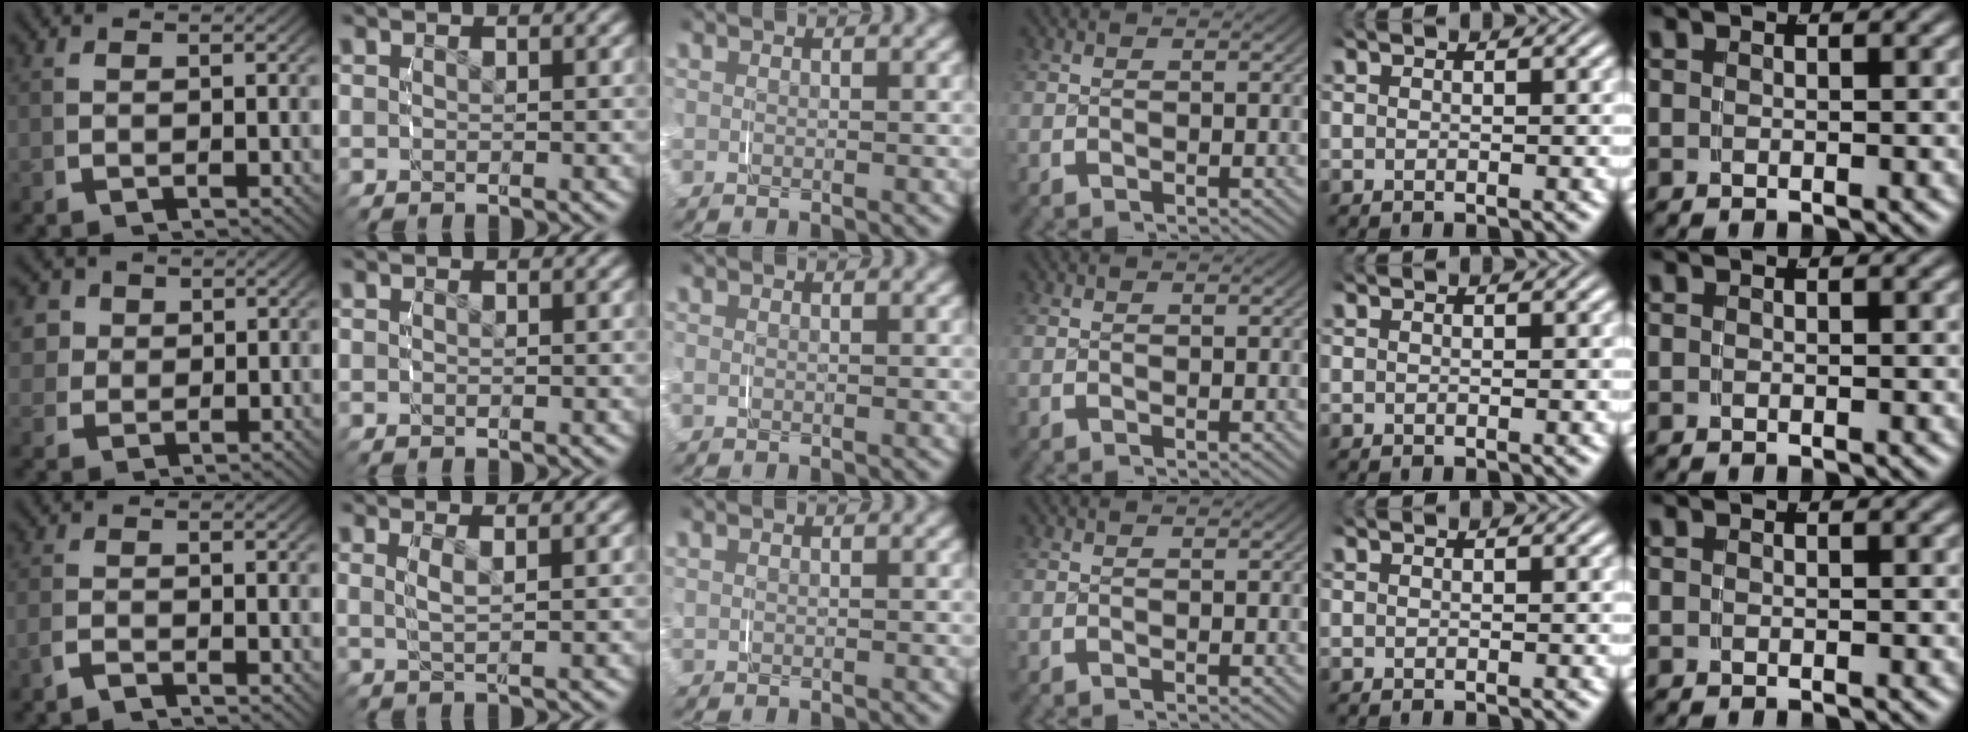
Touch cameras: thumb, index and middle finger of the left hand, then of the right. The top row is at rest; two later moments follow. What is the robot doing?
{"motion": "grasp_and_lifting", "object": "paper"}